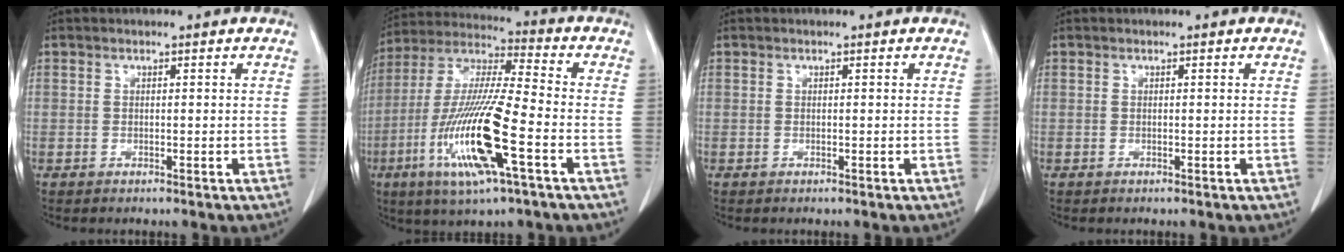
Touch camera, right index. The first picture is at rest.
{"total": 17.5, "force": [-5.9, 1.4, 16.4], "torque": [-0.340, -0.020, -0.111]}
{"total": 0.0}
{"total": 0.0}